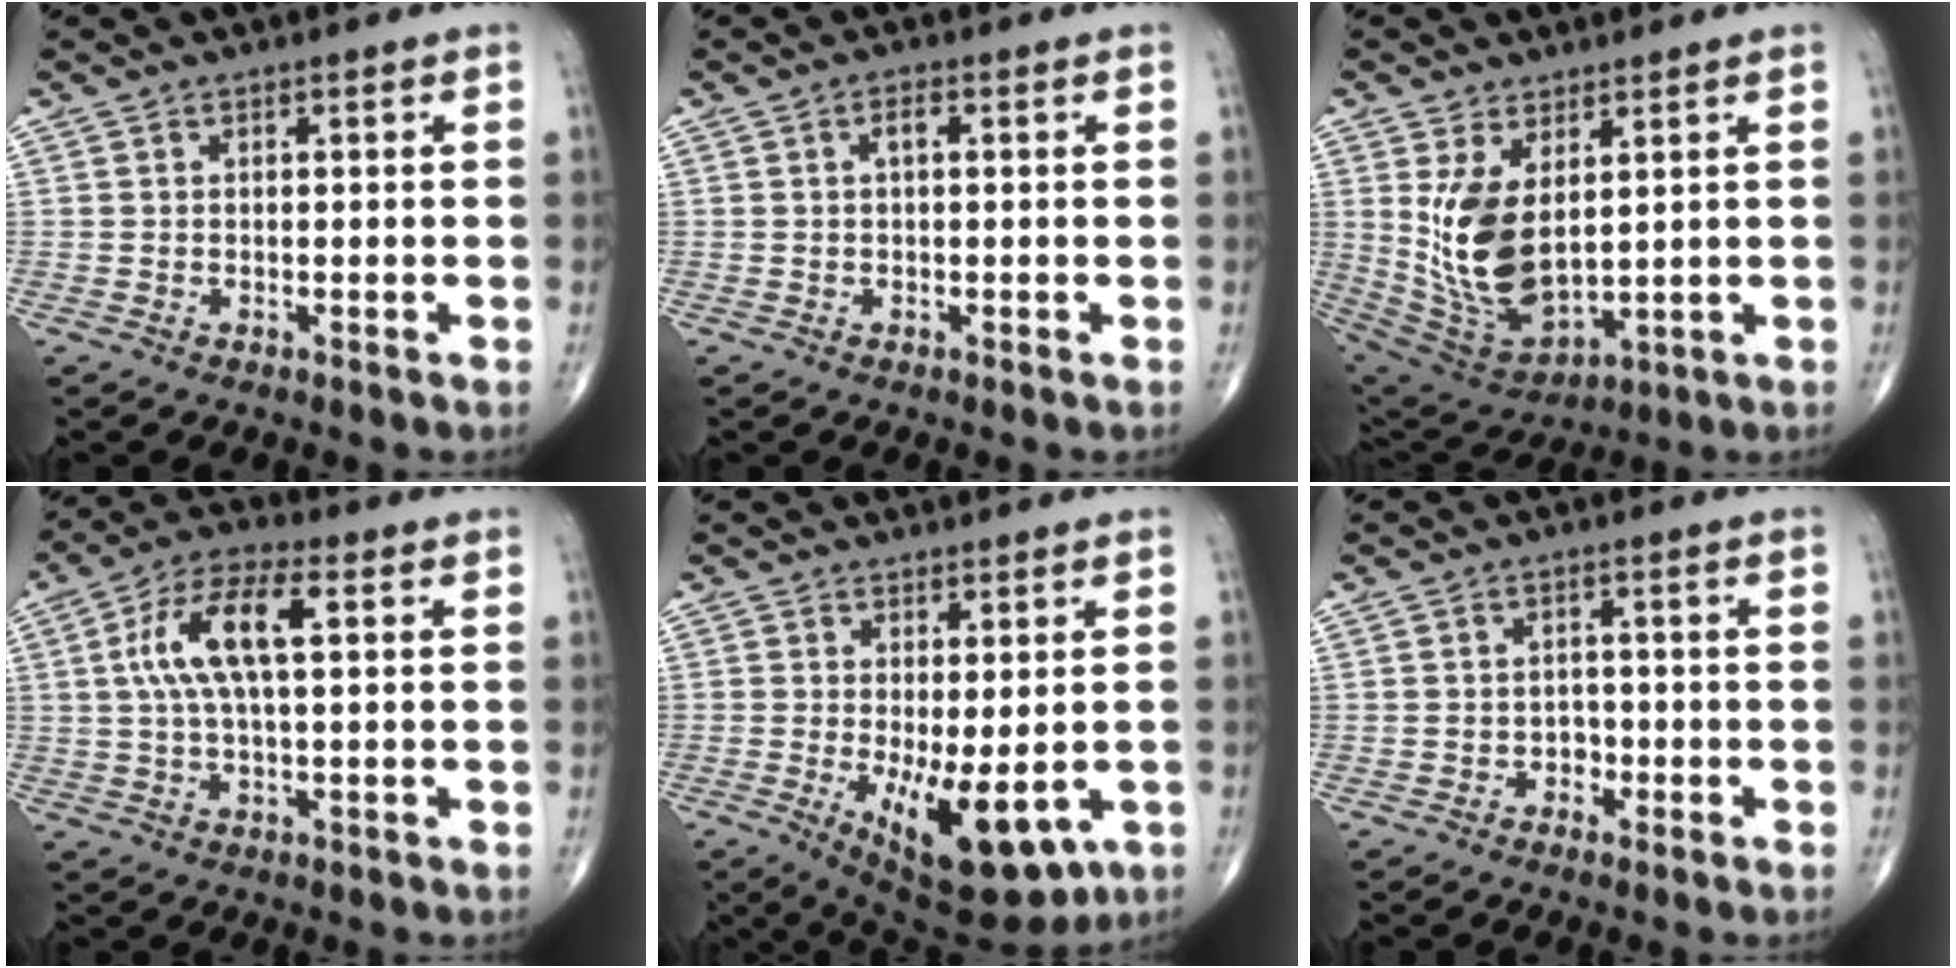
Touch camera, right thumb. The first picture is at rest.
{"total": 1.5, "force": [0.2, 0.7, 1.3], "torque": [-0.017, 0.005, -0.001]}
{"total": 13.4, "force": [2.9, 7.3, 10.9], "torque": [-0.196, -0.021, 0.080]}
{"total": 11.0, "force": [2.2, 4.0, 10.0], "torque": [-0.203, 0.028, 0.039]}
{"total": 12.6, "force": [-3.1, 5.3, 11.0], "torque": [-0.147, -0.022, -0.023]}
{"total": 2.1, "force": [-1.0, 1.7, 0.6], "torque": [0.009, 0.011, -0.020]}